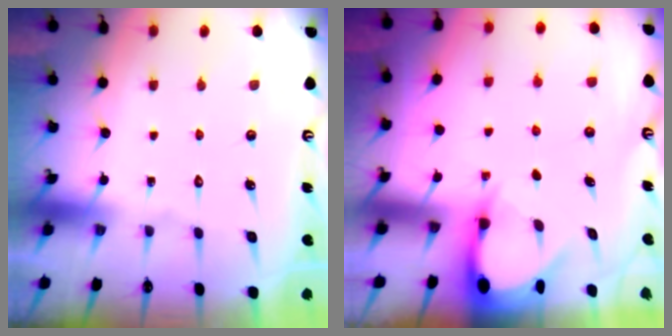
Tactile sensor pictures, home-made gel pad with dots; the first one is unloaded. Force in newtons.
{"total": 3.2, "press": 3.2, "slide": 0.2}